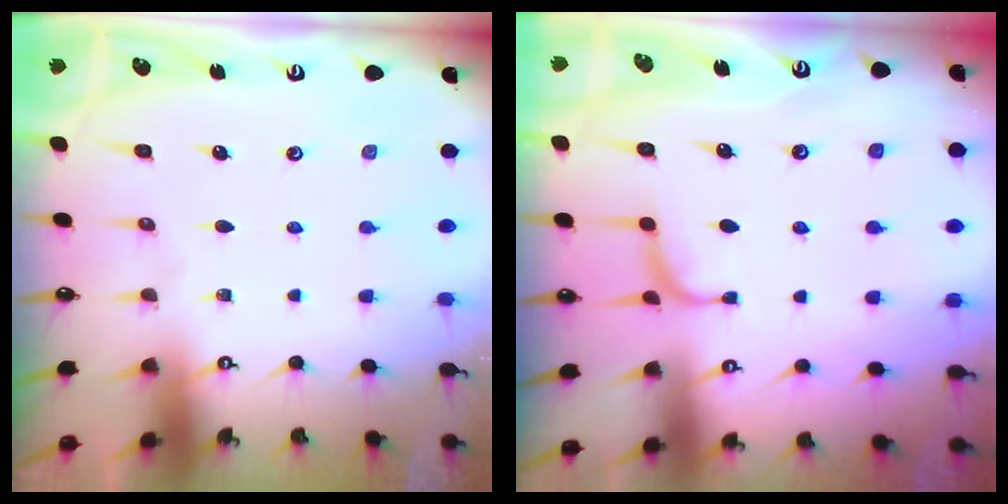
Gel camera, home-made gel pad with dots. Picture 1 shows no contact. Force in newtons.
{"total": 1.9, "press": 1.8, "slide": 0.6}